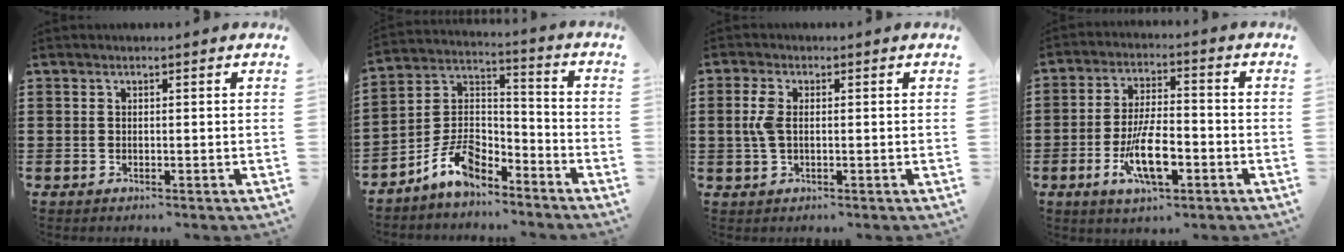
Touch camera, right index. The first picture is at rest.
{"total": 8.4, "force": [-6.4, 3.8, 4.0], "torque": [-0.097, 0.003, -0.130]}
{"total": 3.6, "force": [0.2, 1.8, 3.1], "torque": [-0.086, -0.002, -0.006]}
{"total": 9.6, "force": [-3.3, 3.6, 8.2], "torque": [-0.170, -0.010, -0.059]}